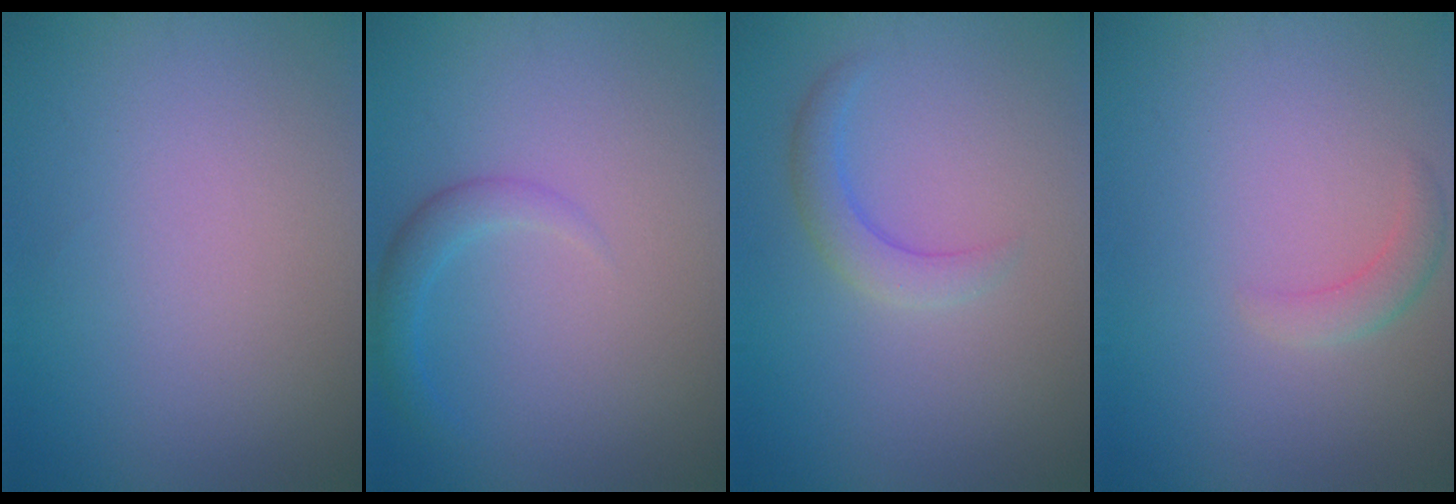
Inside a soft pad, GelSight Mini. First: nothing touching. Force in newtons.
{"total": 1.9, "press": 1.9, "slide": 0.1}
{"total": 2.3, "press": 2.2, "slide": 0.2}
{"total": 1.7, "press": 1.7, "slide": 0.1}